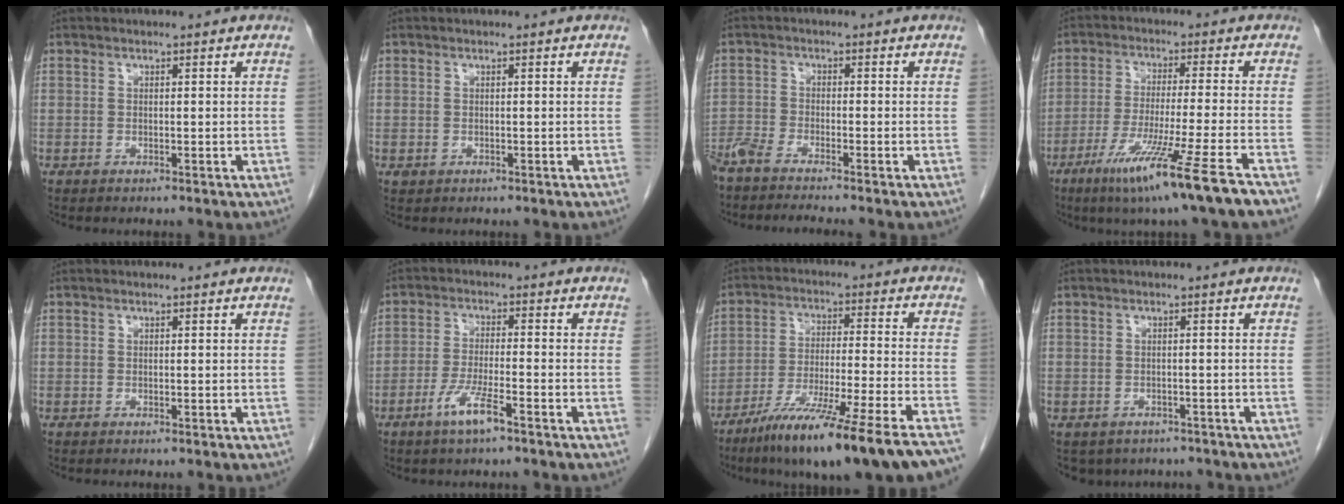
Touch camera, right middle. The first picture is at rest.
{"total": 0.5, "force": [-0.1, 0.5, 0.2], "torque": [-0.004, 0.000, 0.002]}
{"total": 6.6, "force": [-6.0, -0.5, 2.7], "torque": [-0.040, -0.016, -0.106]}
{"total": 13.4, "force": [-8.3, -1.7, 10.3], "torque": [-0.181, -0.046, -0.136]}
{"total": 0.0}
{"total": 5.3, "force": [-3.3, 0.4, 4.1], "torque": [-0.085, -0.006, -0.064]}
{"total": 20.4, "force": [-15.3, -0.4, 13.5], "torque": [-0.176, -0.039, -0.246]}
{"total": 6.4, "force": [-5.3, 3.6, 1.0], "torque": [-0.003, 0.004, -0.062]}